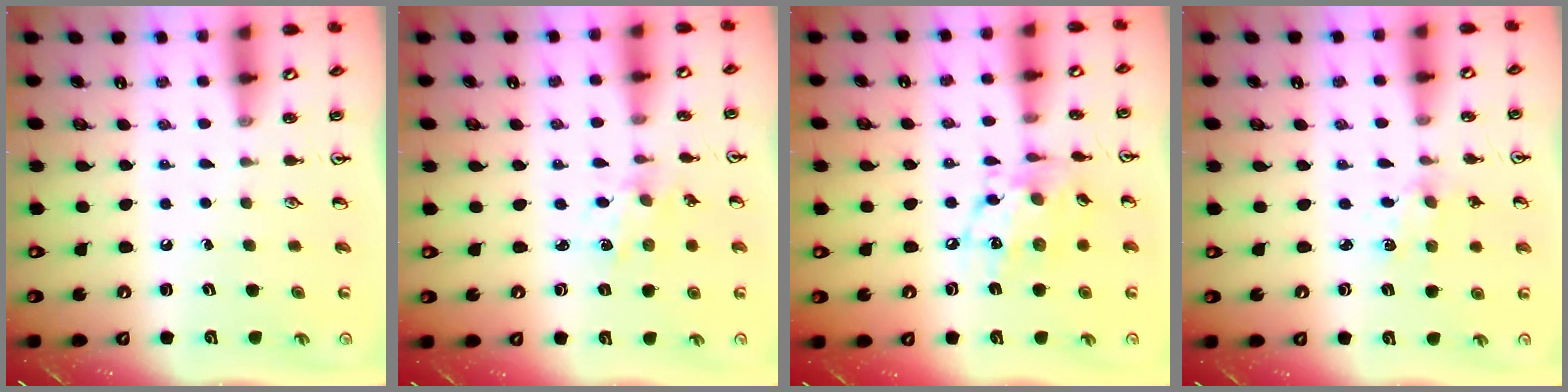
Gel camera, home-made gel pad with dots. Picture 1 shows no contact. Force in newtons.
{"total": 1.6, "press": 1.6, "slide": 0.1}
{"total": 13.5, "press": 13.5, "slide": 0.8}
{"total": 2.4, "press": 2.4, "slide": 0.3}